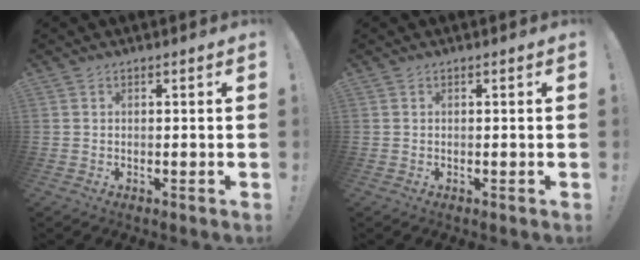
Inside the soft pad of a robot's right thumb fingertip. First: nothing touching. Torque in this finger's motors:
{"motor_torque": [-0.03, 0.01, 0.00, 0.00, 0.00]}